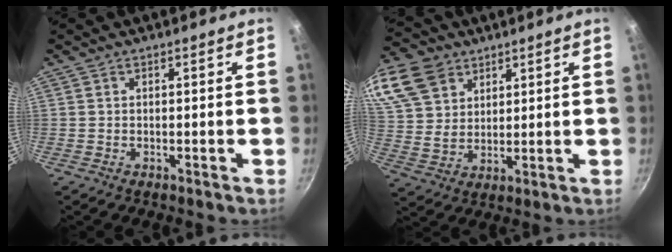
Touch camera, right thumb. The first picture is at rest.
{"total": 17.9, "force": [10.0, 12.7, 7.7], "torque": [-0.169, -0.002, 0.196]}